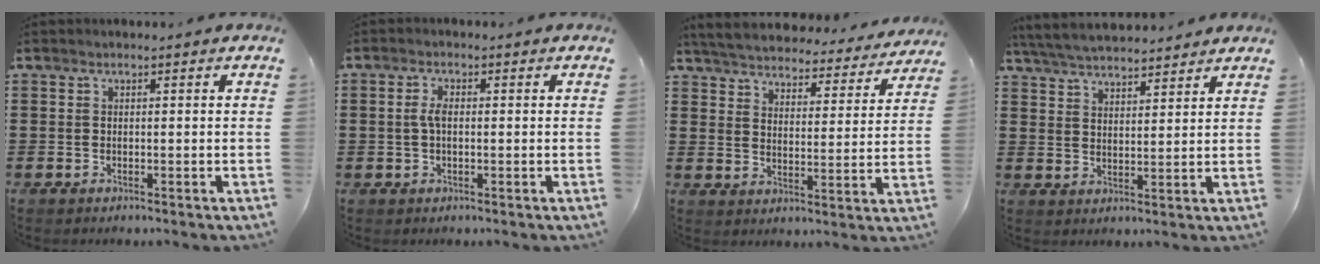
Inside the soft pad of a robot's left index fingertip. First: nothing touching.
{"total": 2.4, "force": [0.1, 1.0, 2.2], "torque": [-0.053, -0.001, -0.002]}
{"total": 4.8, "force": [4.8, 0.2, 0.3], "torque": [-0.033, -0.039, 0.079]}
{"total": 5.0, "force": [4.9, 0.3, 1.0], "torque": [-0.038, -0.018, 0.088]}